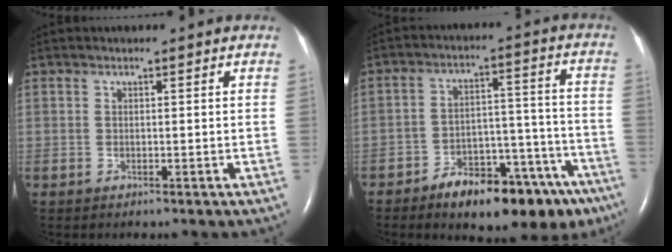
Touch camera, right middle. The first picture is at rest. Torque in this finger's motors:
{"motor_torque": [1.08, -1.06, 0.17, 0.06]}